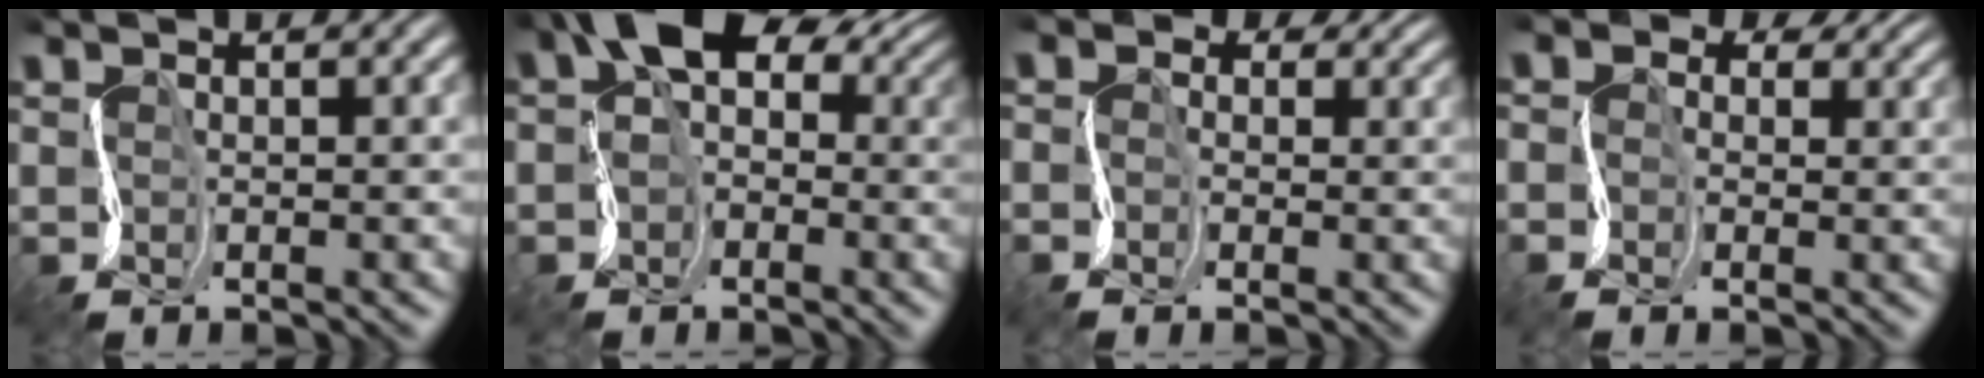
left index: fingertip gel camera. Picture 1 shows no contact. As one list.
[{"total": 7.5, "force": [1.4, 5.2, 5.2], "torque": [-0.071, 0.027, 0.009]}, {"total": 2.2, "force": [-0.2, 2.1, 0.6], "torque": [-0.006, 0.009, -0.023]}, {"total": 3.5, "force": [0.7, 3.1, 1.5], "torque": [-0.026, 0.008, -0.010]}]